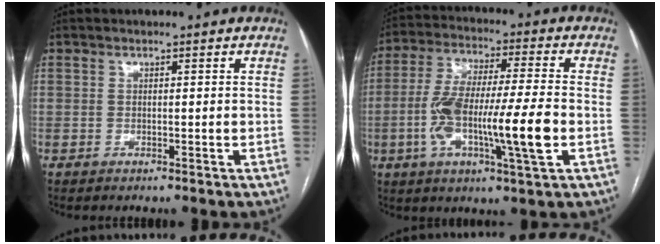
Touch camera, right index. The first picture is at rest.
{"total": 15.3, "force": [-3.3, 1.5, 14.9], "torque": [-0.285, 0.002, -0.058]}